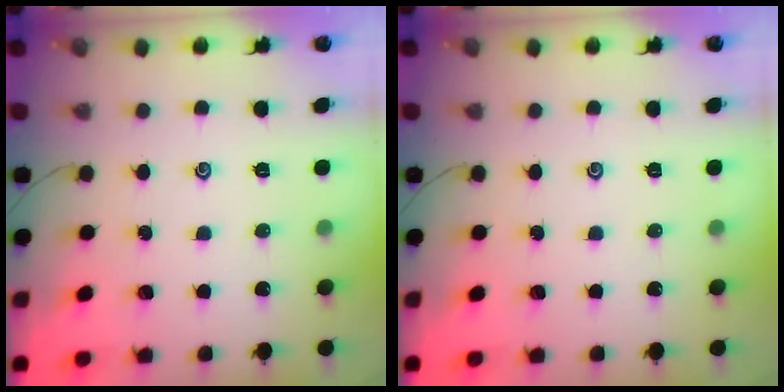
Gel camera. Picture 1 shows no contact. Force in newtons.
{"total": 0.0}